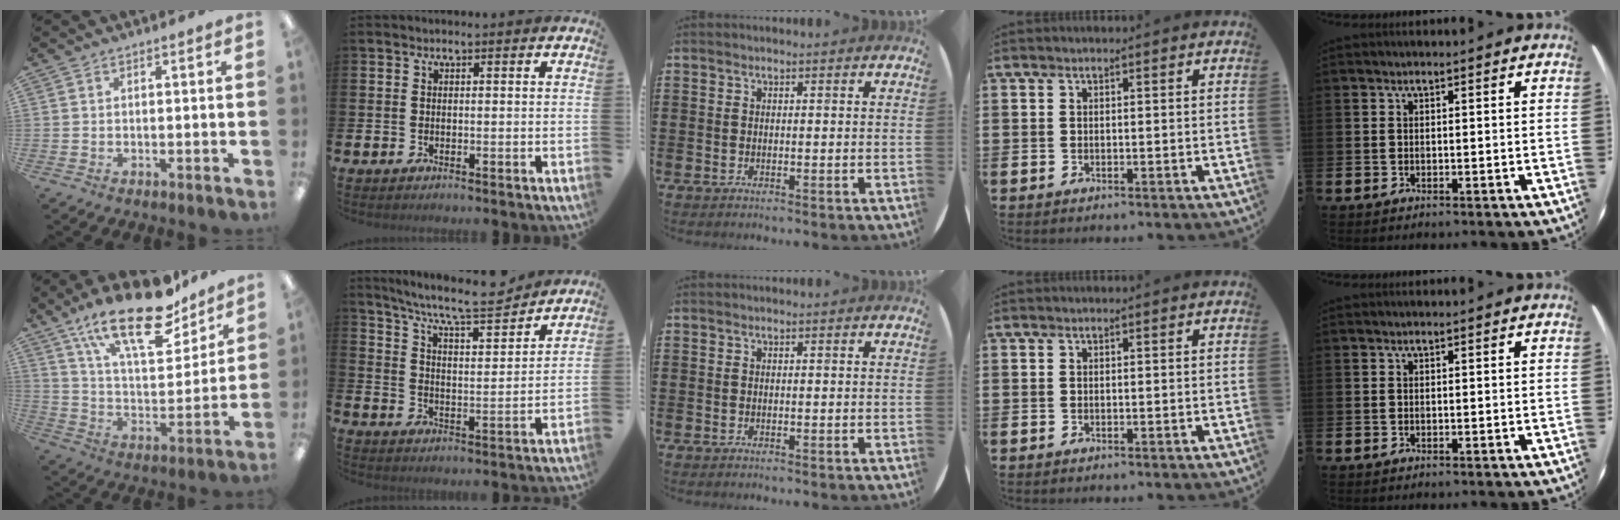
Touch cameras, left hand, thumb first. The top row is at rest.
{"thumb": {"total": 23.4, "force": [15.9, 8.9, 14.6], "torque": [-0.238, -0.091, 0.272]}, "index": {"total": 8.7, "force": [8.0, 1.1, 3.4], "torque": [-0.089, -0.053, 0.138]}}